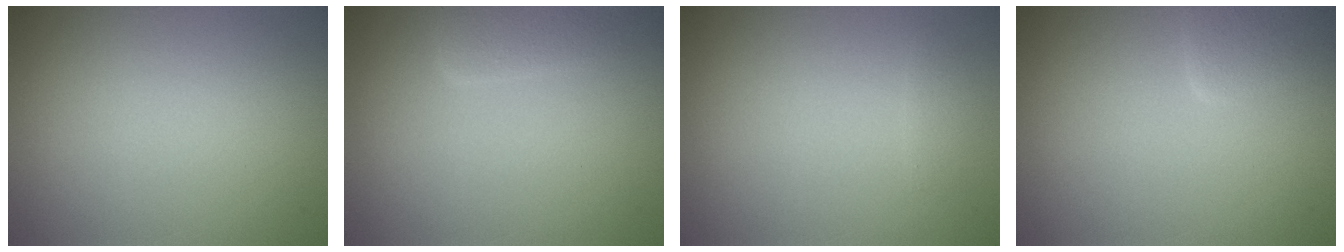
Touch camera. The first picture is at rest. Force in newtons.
{"total": 2.2, "press": 2.2, "slide": 0.1}
{"total": 0.6, "press": 0.6, "slide": 0.0}
{"total": 1.9, "press": 1.9, "slide": 0.1}